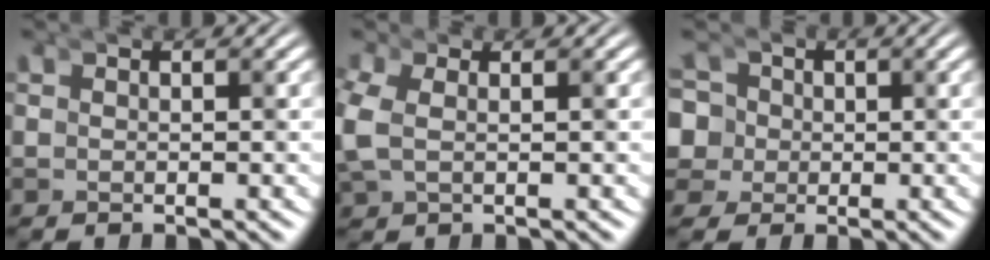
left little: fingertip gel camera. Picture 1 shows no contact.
{"total": 1.5, "force": [-1.1, 0.9, 0.6], "torque": [-0.045, -0.019, -0.008]}
{"total": 4.3, "force": [-1.8, 3.9, -0.1], "torque": [-0.067, -0.050, -0.022]}